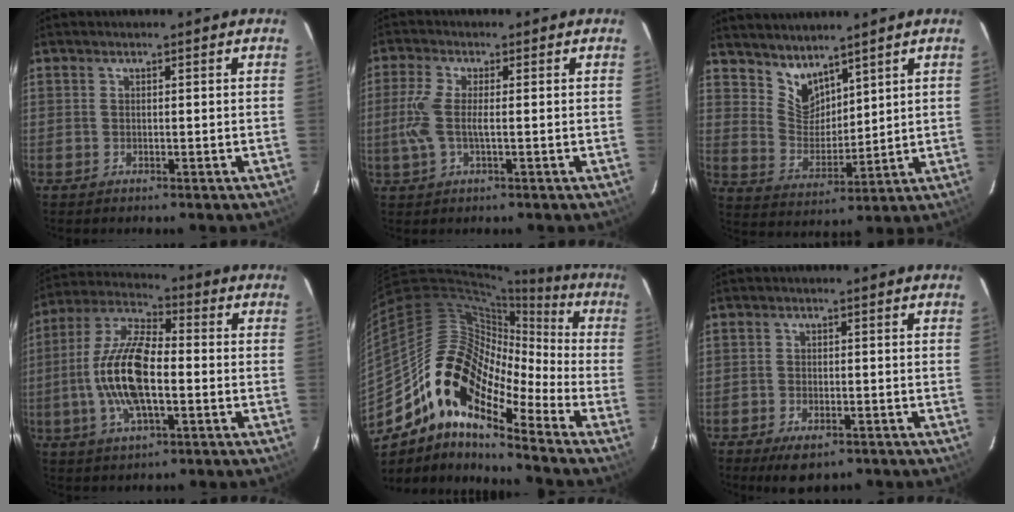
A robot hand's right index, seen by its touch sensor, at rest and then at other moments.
{"total": 5.8, "force": [-0.4, 1.5, 5.5], "torque": [-0.125, 0.000, -0.007]}
{"total": 7.3, "force": [6.1, 3.3, 2.1], "torque": [-0.031, 0.000, 0.127]}
{"total": 15.3, "force": [-2.3, 5.9, 13.9], "torque": [-0.287, 0.005, -0.050]}
{"total": 17.8, "force": [-10.9, 7.1, 12.2], "torque": [-0.202, -0.002, -0.226]}
{"total": 5.9, "force": [-3.9, 2.8, 3.5], "torque": [-0.079, -0.015, -0.061]}